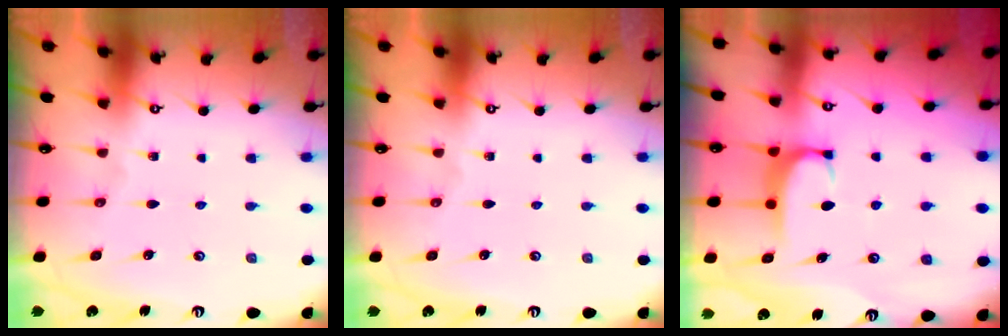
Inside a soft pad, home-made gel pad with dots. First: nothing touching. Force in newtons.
{"total": 0.0}
{"total": 1.7, "press": 1.6, "slide": 0.6}